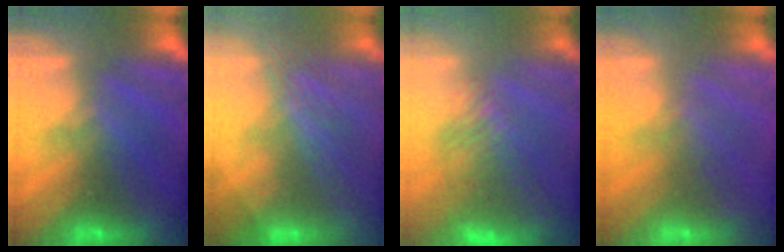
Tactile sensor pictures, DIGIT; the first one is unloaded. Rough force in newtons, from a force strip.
{"total": 2.8}
{"total": 3.9}
{"total": 1.6}